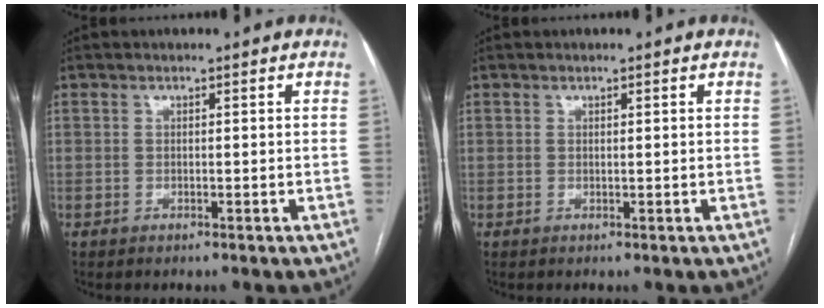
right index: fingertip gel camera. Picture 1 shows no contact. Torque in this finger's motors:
{"motor_torque": [-0.17, -0.13, -0.03, -0.01]}